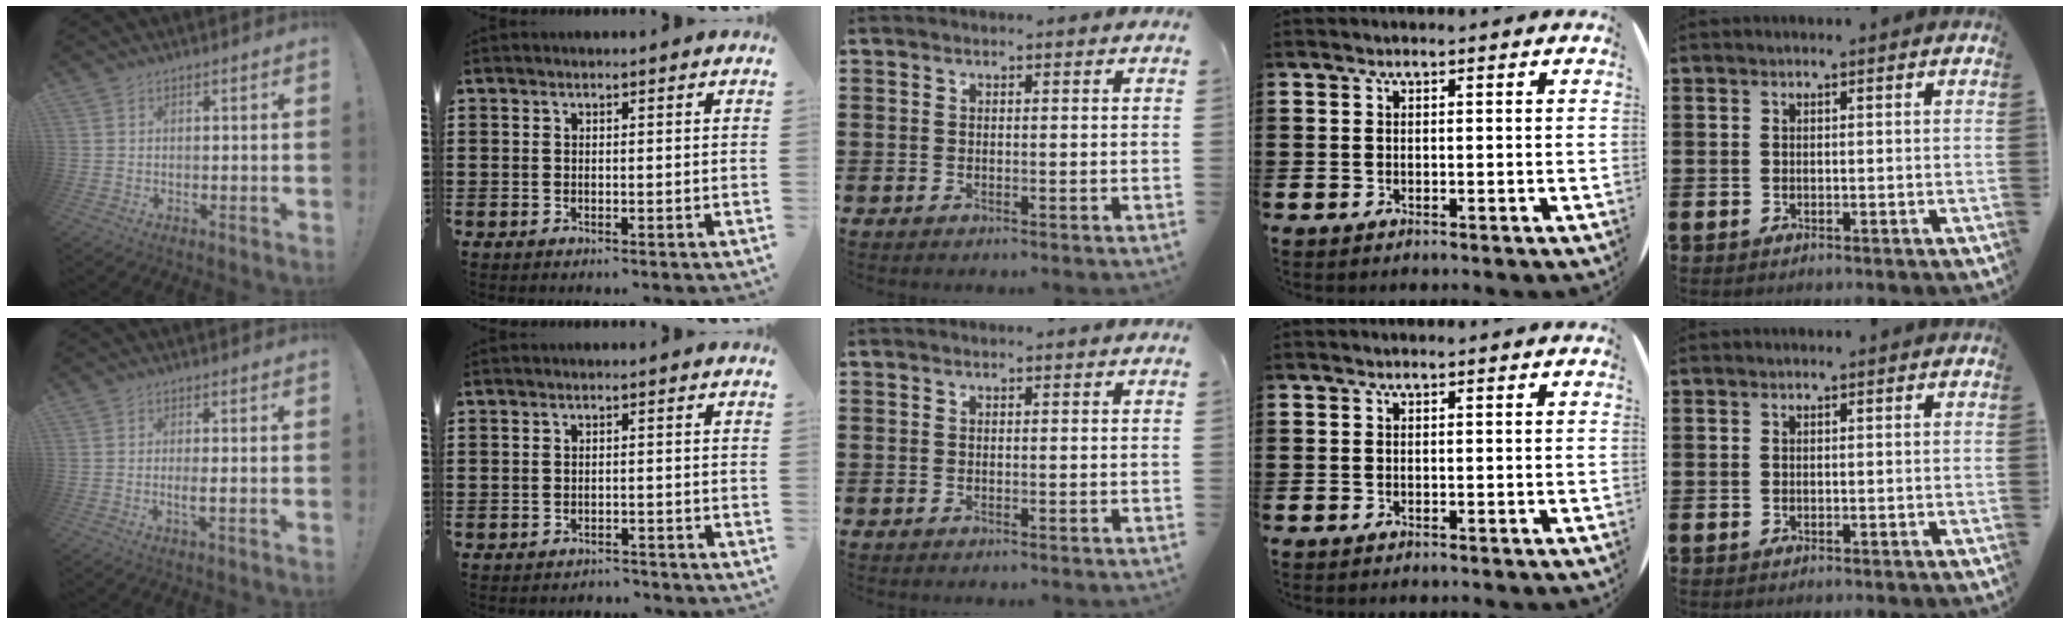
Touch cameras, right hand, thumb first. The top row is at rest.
{"thumb": {"total": 2.4, "force": [-0.2, 0.0, 2.4], "torque": [-0.034, -0.007, -0.007]}, "index": {"total": 1.6, "force": [-1.6, 0.1, 0.0], "torque": [-0.006, -0.001, -0.034]}}